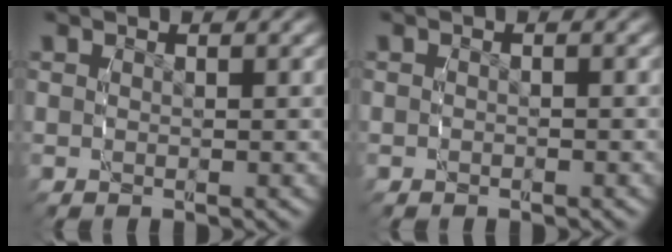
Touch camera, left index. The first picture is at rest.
{"total": 0.8, "force": [-0.8, 0.0, 0.0], "torque": [-0.001, -0.001, -0.013]}